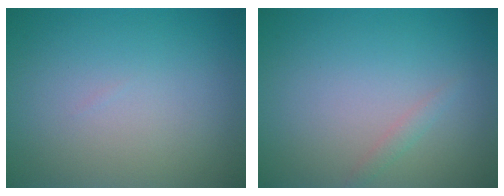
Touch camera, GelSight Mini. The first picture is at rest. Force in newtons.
{"total": 0.8, "press": 0.8, "slide": 0.0}